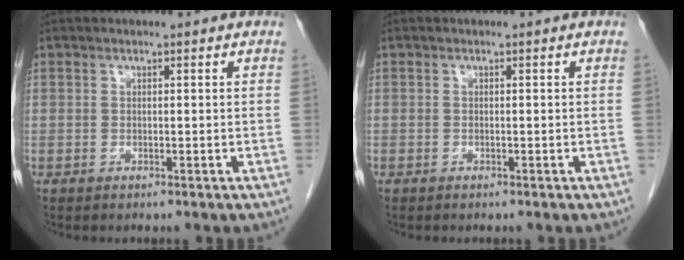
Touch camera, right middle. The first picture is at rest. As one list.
[{"total": 0.0}]